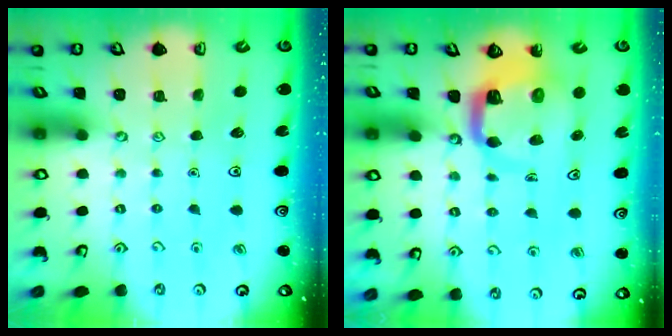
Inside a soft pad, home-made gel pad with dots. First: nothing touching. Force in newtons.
{"total": 7.6, "press": 7.5, "slide": 1.0}